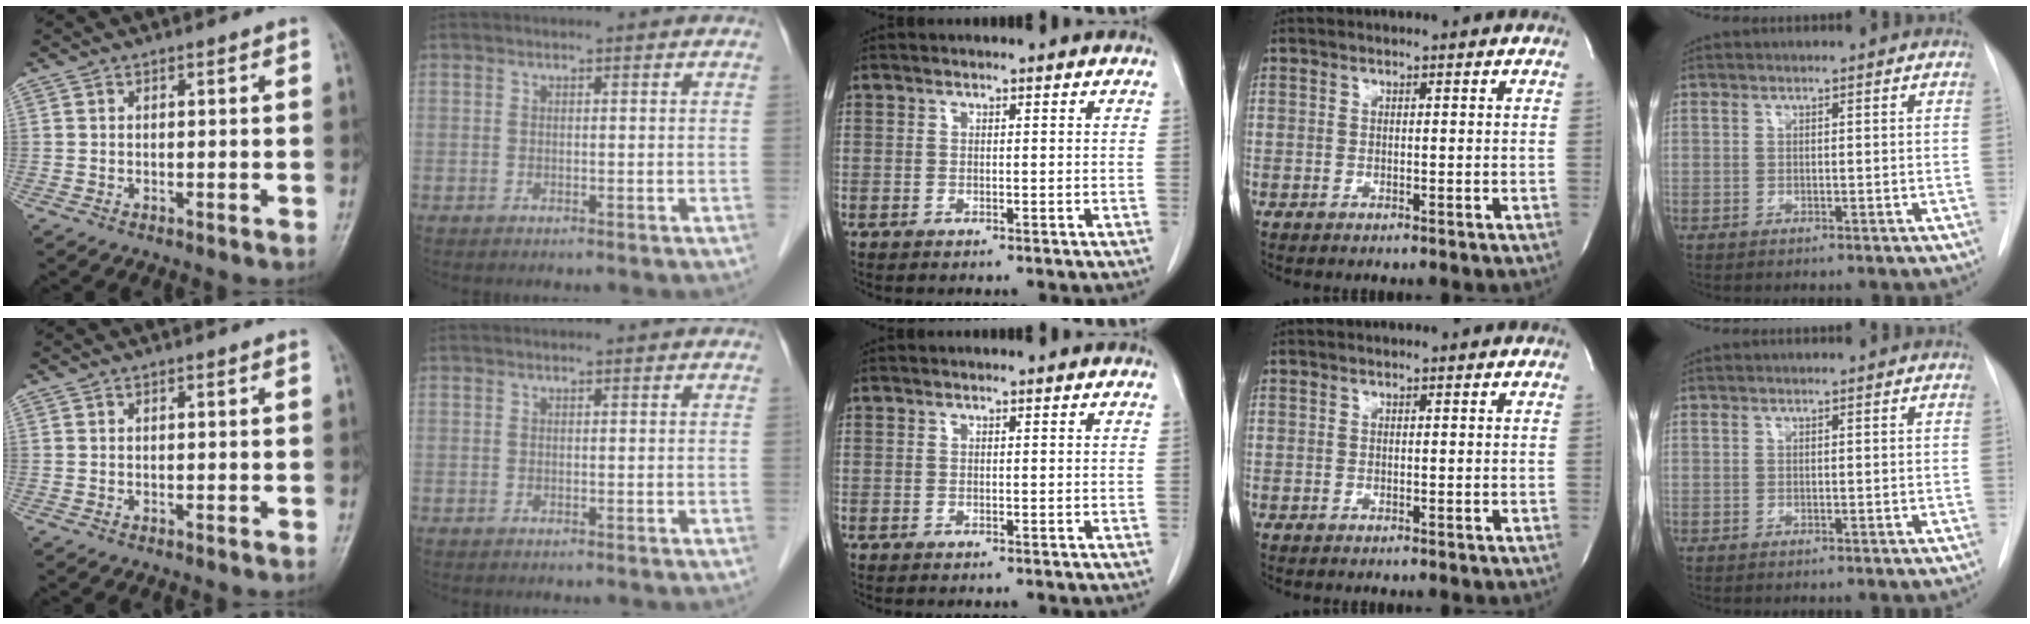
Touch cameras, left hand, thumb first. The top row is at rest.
{}